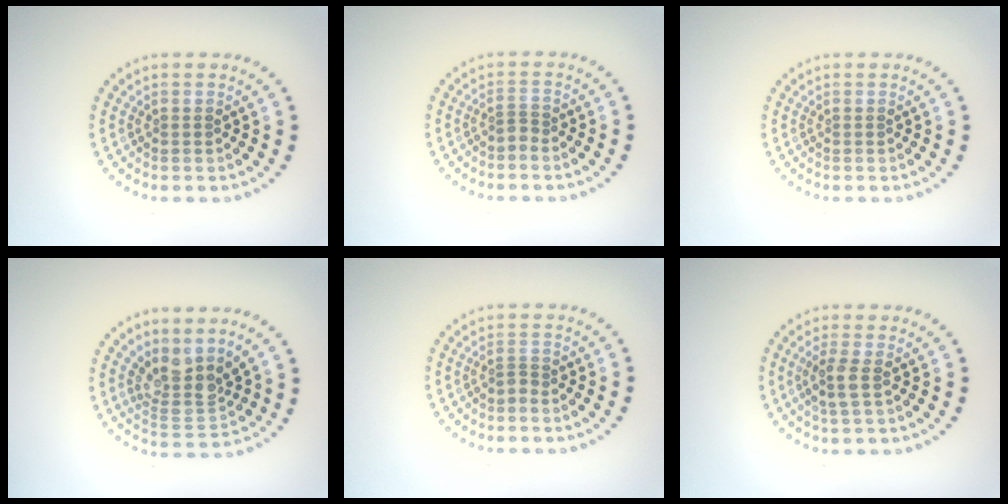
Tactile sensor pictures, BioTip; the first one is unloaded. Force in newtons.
{"total": 0.9, "press": 0.5, "slide": 0.7}
{"total": 0.0}
{"total": 3.6, "press": 2.7, "slide": 2.3}
{"total": 0.8, "press": 0.5, "slide": 0.6}
{"total": 1.9, "press": 1.7, "slide": 0.9}